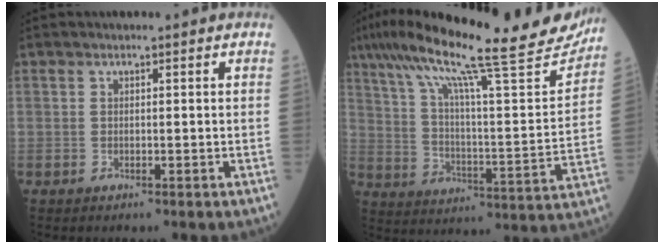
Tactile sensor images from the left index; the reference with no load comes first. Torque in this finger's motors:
{"motor_torque": [0.84, -1.29, 0.67, 0.21]}